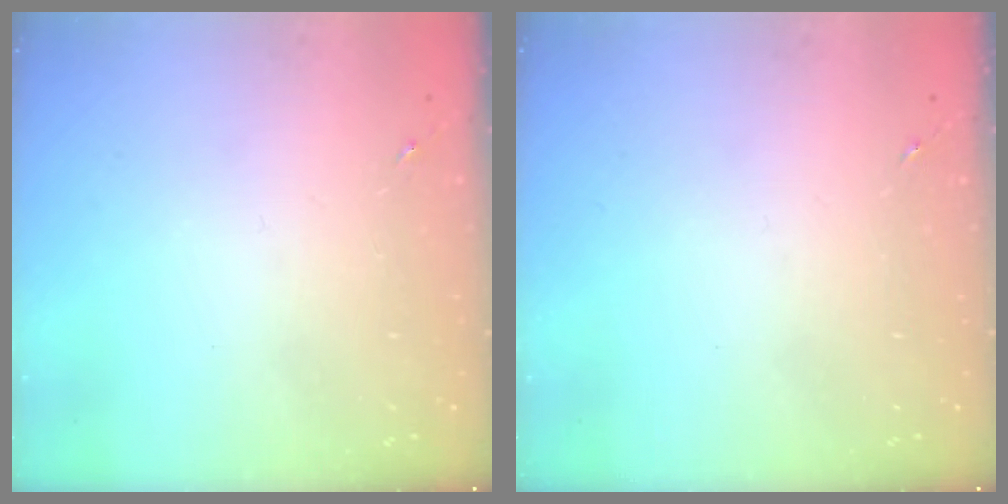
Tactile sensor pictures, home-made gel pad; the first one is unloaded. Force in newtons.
{"total": 0.0}